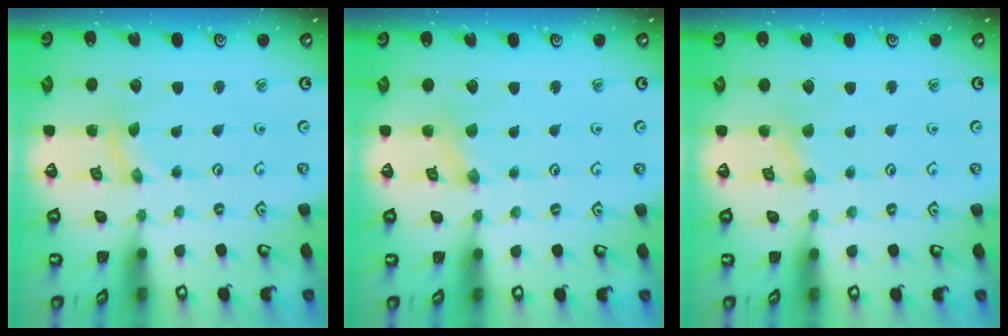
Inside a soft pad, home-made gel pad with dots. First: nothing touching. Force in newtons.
{"total": 1.7, "press": 1.6, "slide": 0.4}
{"total": 1.8, "press": 1.8, "slide": 0.2}